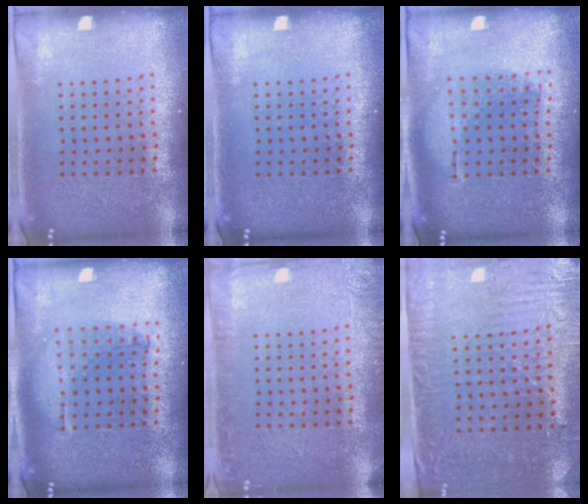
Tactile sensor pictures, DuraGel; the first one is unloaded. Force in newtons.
{"total": 0.0}
{"total": 1.2, "press": 1.1, "slide": 0.5}
{"total": 1.0, "press": 1.0, "slide": 0.1}
{"total": 2.1, "press": 2.1, "slide": 0.3}
{"total": 3.2, "press": 2.7, "slide": 1.7}